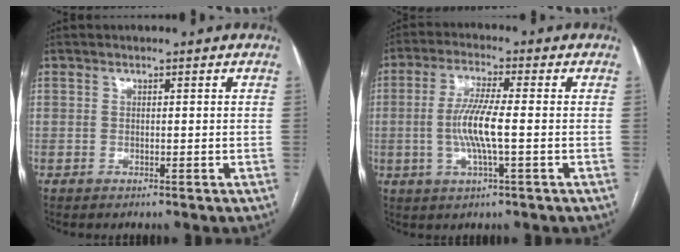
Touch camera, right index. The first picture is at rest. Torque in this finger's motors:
{"motor_torque": [0.80, -0.35, 0.65, 0.19]}